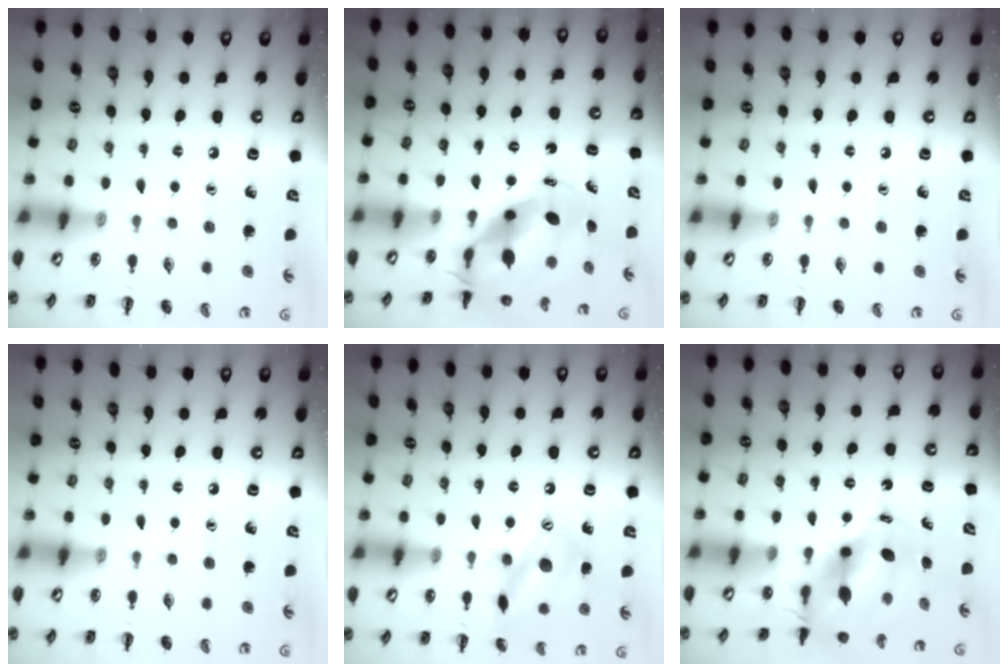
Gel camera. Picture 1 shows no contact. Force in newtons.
{"total": 6.9, "press": 6.6, "slide": 1.9}
{"total": 0.0}
{"total": 0.0}
{"total": 13.6, "press": 13.3, "slide": 2.9}
{"total": 6.7, "press": 6.5, "slide": 1.4}